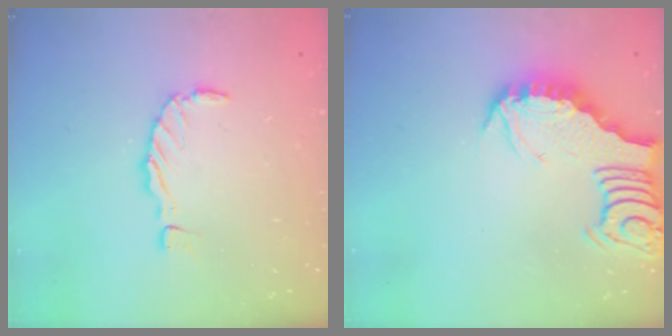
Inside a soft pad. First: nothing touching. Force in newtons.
{"total": 3.4, "press": 3.4, "slide": 0.4}